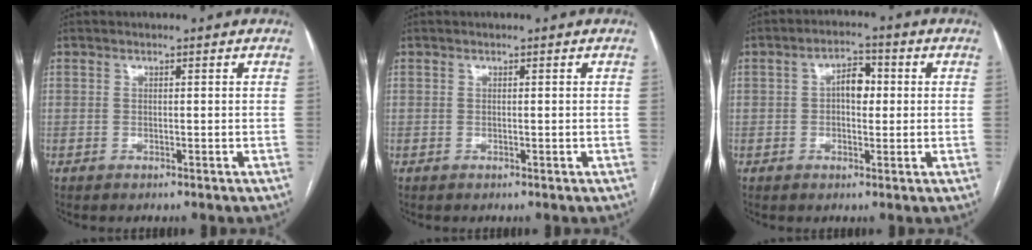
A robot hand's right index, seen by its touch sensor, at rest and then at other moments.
{"total": 0.0}
{"total": 4.5, "force": [0.3, 2.5, 3.8], "torque": [-0.064, 0.018, 0.004]}